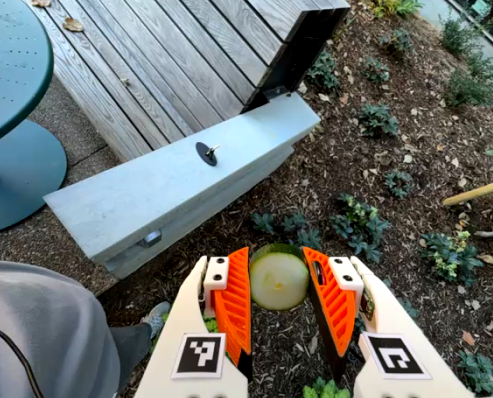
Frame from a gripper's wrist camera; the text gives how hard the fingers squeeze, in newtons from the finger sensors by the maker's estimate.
{"total": 10.8, "left": 10.9, "right": 10.7}